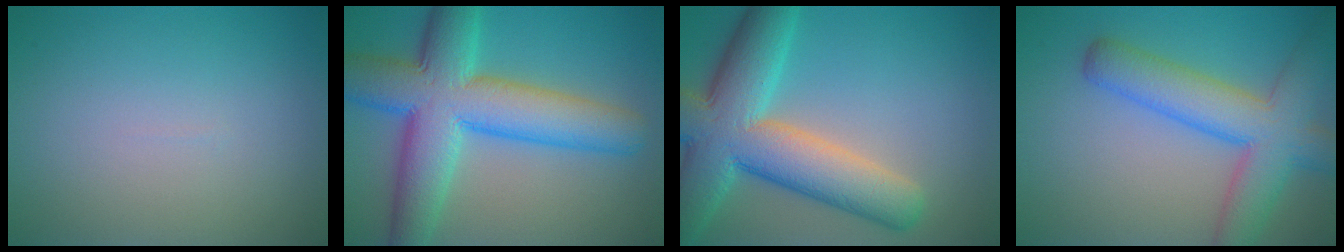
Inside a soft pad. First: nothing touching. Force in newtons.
{"total": 11.2, "press": 11.2, "slide": 0.3}
{"total": 11.1, "press": 11.1, "slide": 0.5}
{"total": 7.5, "press": 7.5, "slide": 0.3}